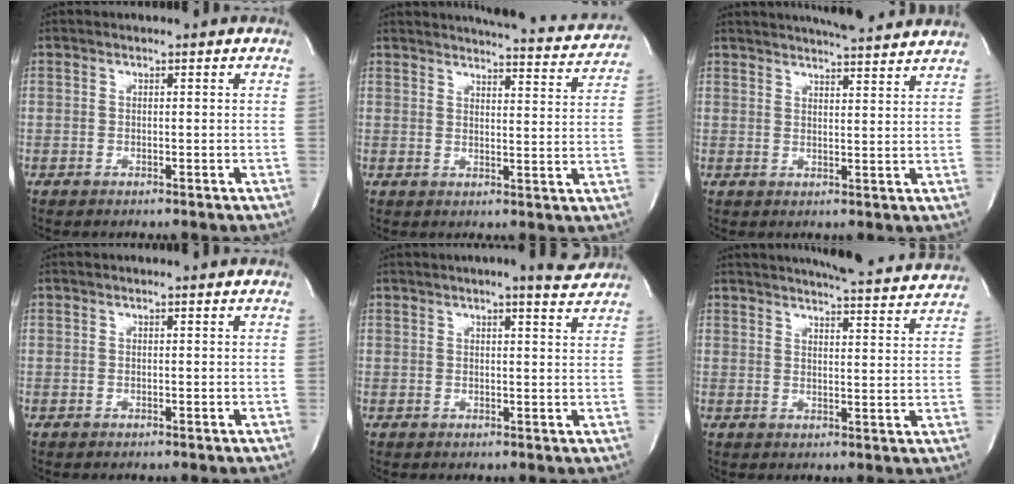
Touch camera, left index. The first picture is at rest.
{"total": 15.2, "force": [14.6, 2.0, 3.6], "torque": [-0.036, -0.044, 0.156]}
{"total": 12.0, "force": [11.1, 0.8, 4.6], "torque": [-0.071, 0.006, 0.137]}
{"total": 0.0}
{"total": 5.4, "force": [4.6, 0.5, 2.7], "torque": [-0.039, 0.000, 0.046]}
{"total": 15.5, "force": [14.7, 1.4, 4.7], "torque": [-0.065, -0.025, 0.169]}